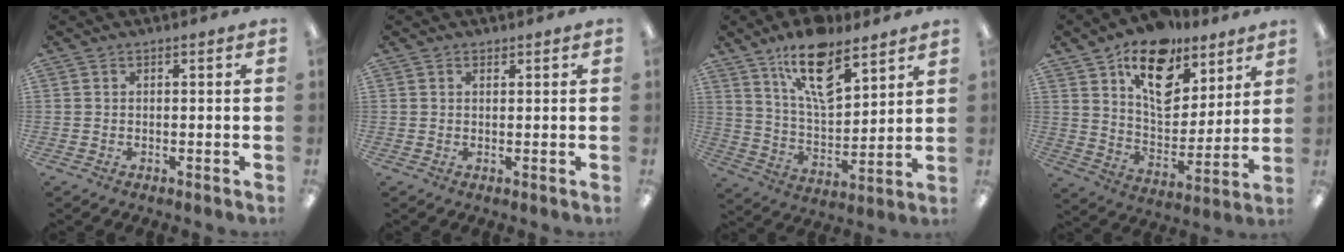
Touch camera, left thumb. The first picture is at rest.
{"total": 0.7, "force": [0.6, 0.3, 0.3], "torque": [0.003, -0.005, 0.010]}
{"total": 16.2, "force": [10.5, 6.6, 10.3], "torque": [-0.173, -0.045, 0.180]}
{"total": 17.9, "force": [11.5, 10.3, 9.1], "torque": [-0.134, -0.066, 0.204]}